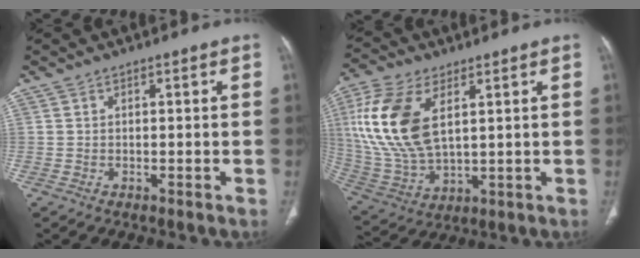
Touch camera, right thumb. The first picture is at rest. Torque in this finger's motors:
{"motor_torque": [0.21, 1.88, 1.68, 0.08, 0.54]}